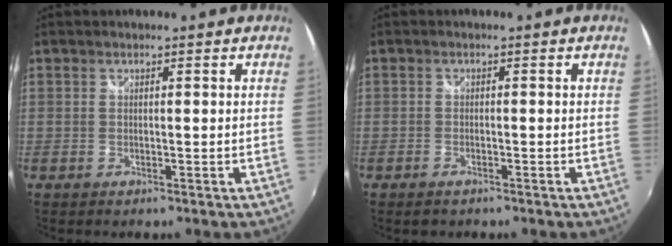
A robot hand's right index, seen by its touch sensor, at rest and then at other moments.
{"total": 1.6, "force": [-1.2, 0.9, 0.5], "torque": [-0.012, -0.002, -0.020]}